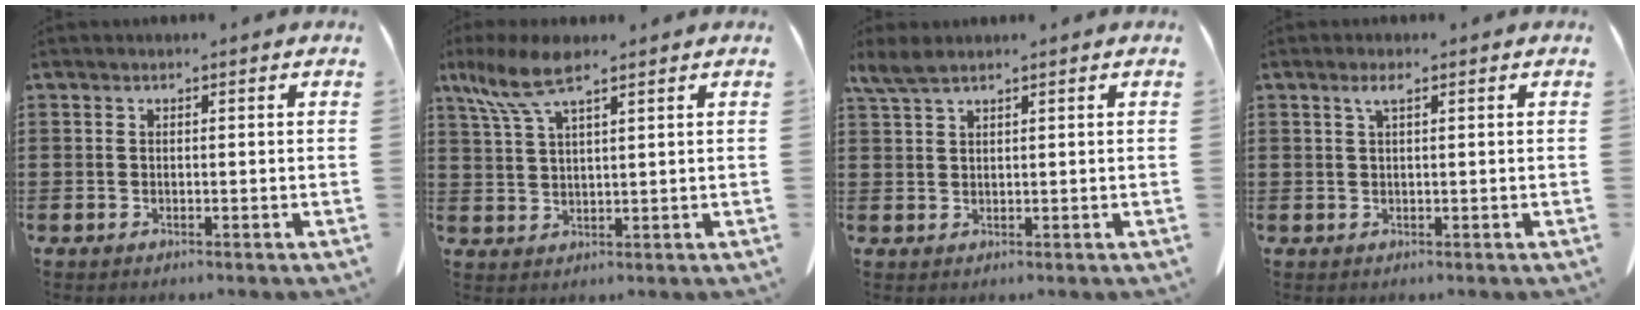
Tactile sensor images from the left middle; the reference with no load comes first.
{"total": 7.2, "force": [4.7, 1.7, 5.2], "torque": [-0.120, -0.005, 0.083]}
{"total": 2.8, "force": [2.0, 0.6, 1.9], "torque": [-0.042, 0.000, 0.038]}
{"total": 0.6, "force": [0.3, 0.1, 0.6], "torque": [-0.012, 0.000, 0.006]}